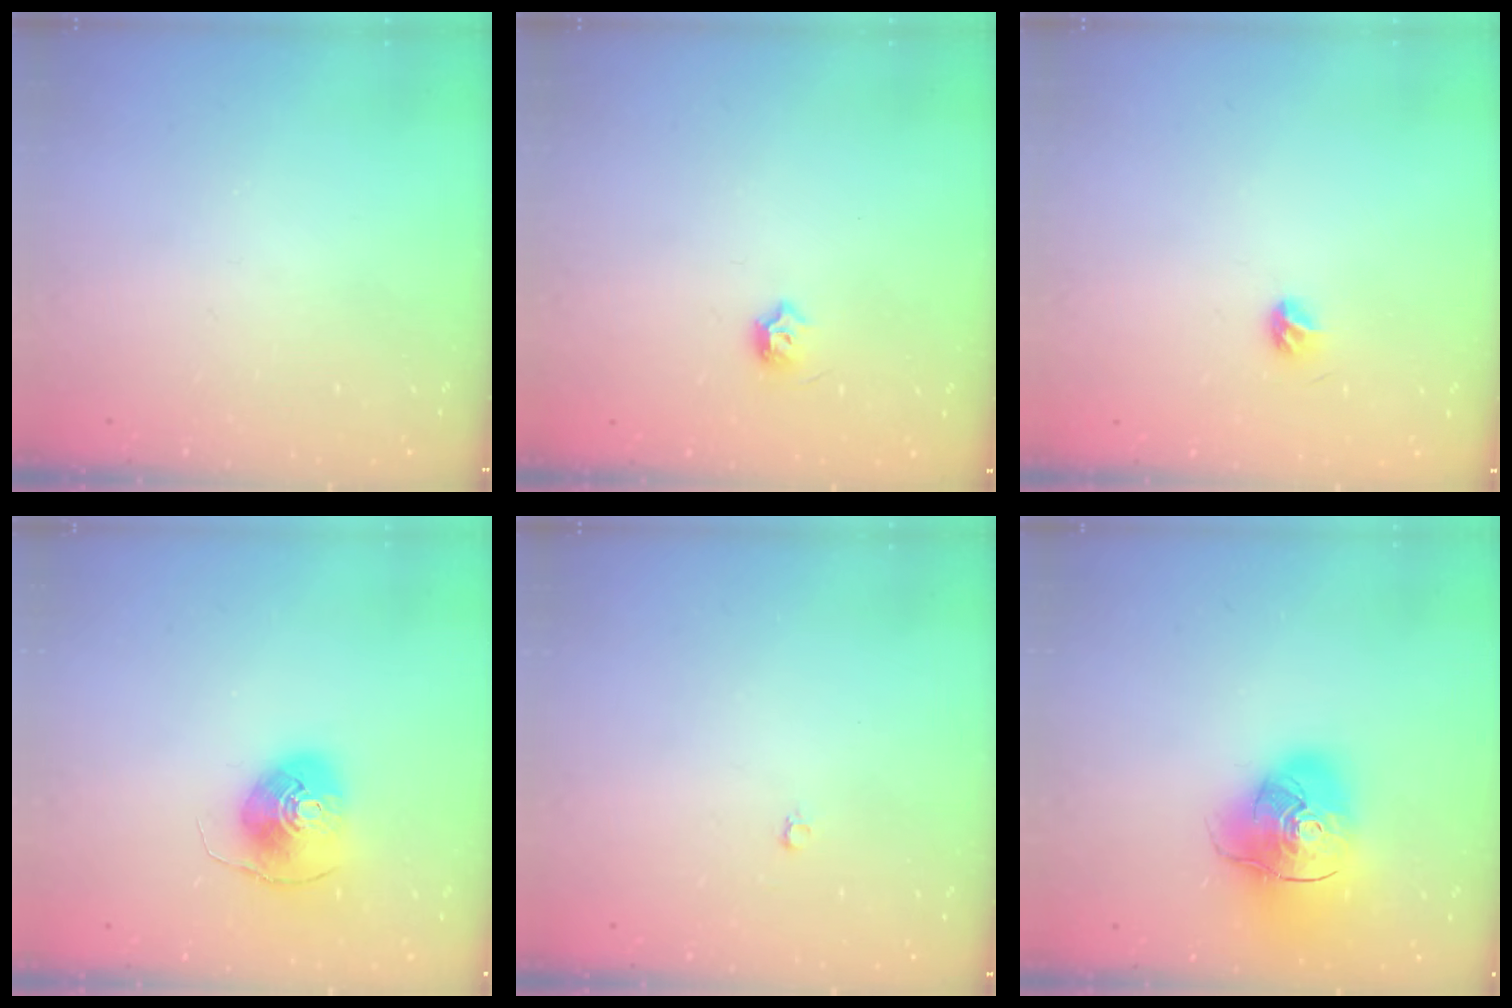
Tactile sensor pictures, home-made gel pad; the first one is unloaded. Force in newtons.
{"total": 5.5, "press": 5.4, "slide": 0.9}
{"total": 4.0, "press": 3.9, "slide": 1.0}
{"total": 8.4, "press": 8.3, "slide": 1.5}
{"total": 2.2, "press": 2.2, "slide": 0.2}
{"total": 17.9, "press": 17.8, "slide": 2.3}